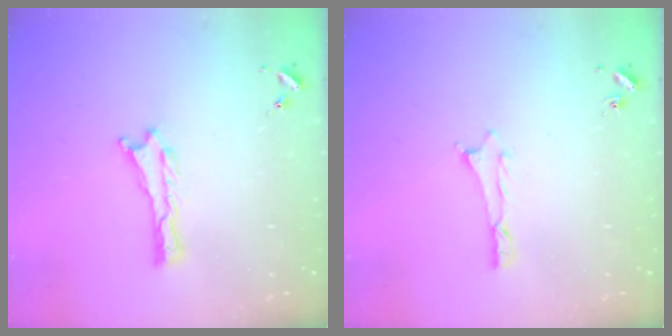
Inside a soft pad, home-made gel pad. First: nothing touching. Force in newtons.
{"total": 0.6, "press": 0.5, "slide": 0.2}